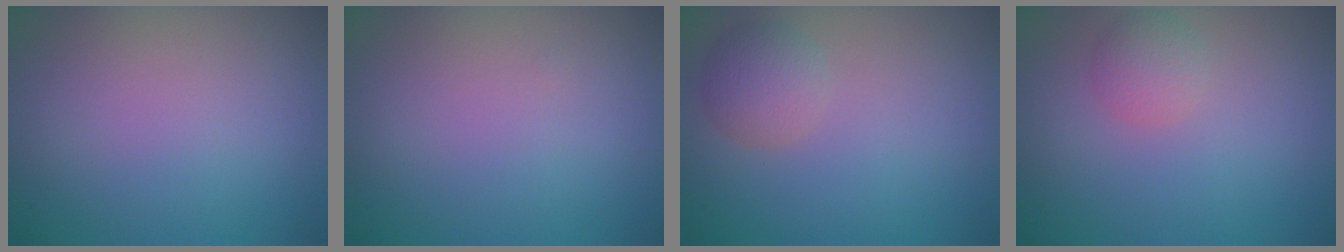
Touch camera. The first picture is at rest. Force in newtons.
{"total": 0.0}
{"total": 2.2, "press": 2.2, "slide": 0.1}
{"total": 1.8, "press": 1.8, "slide": 0.1}